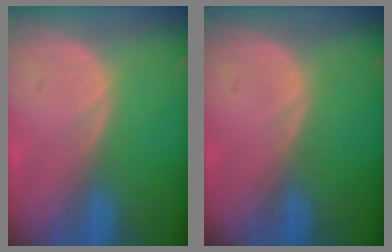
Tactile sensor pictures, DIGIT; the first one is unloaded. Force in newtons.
{"total": 0.0}